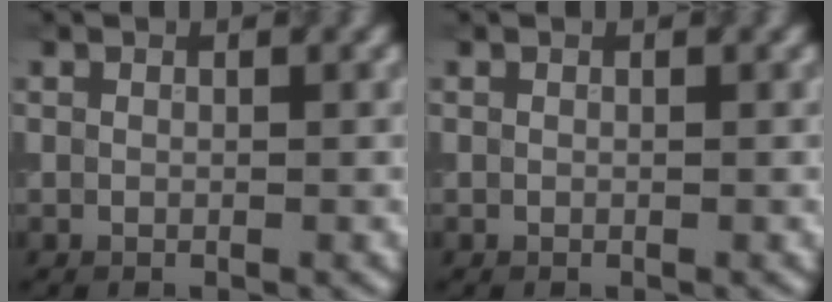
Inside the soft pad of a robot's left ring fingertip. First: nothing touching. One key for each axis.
{"total": 0.0}